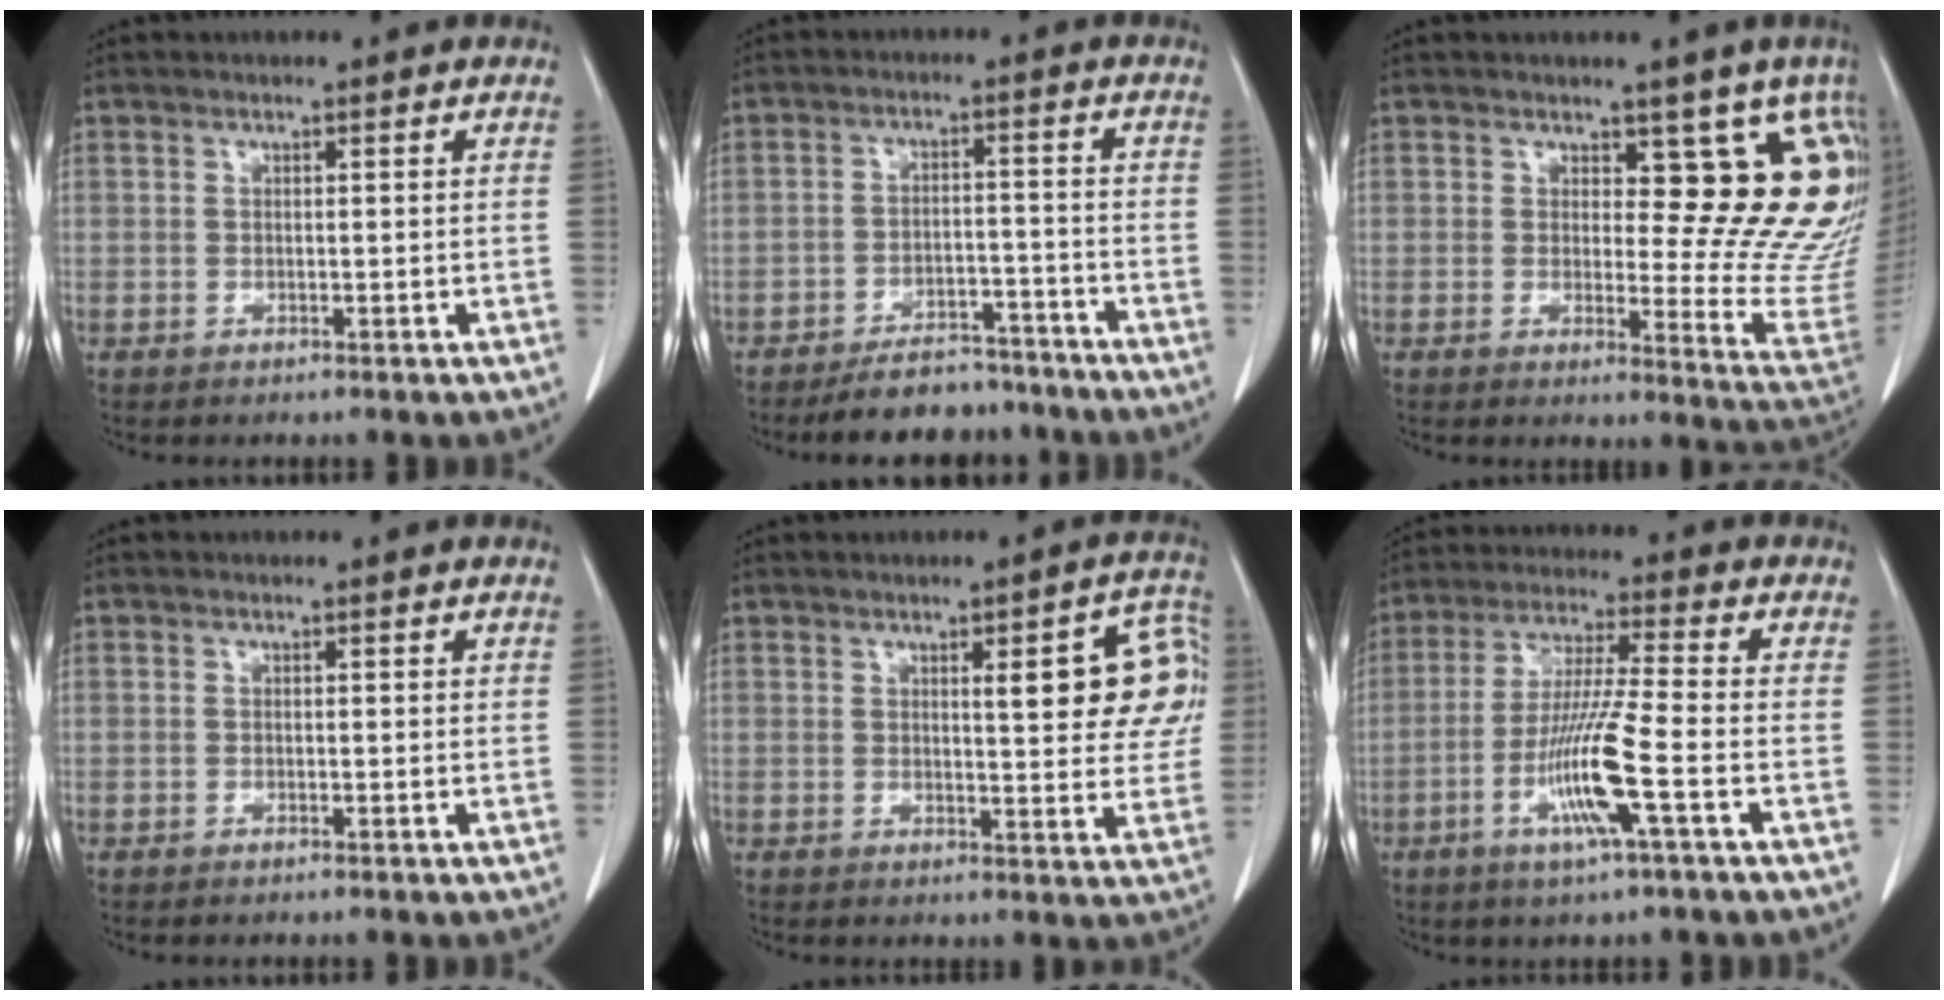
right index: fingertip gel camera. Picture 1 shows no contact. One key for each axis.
{"total": 8.4, "fx": -7.5, "fy": 3.1, "fz": 2.2, "tx": -0.025, "ty": 0.007, "tz": -0.114}
{"total": 13.0, "fx": 7.4, "fy": 5.0, "fz": 9.5, "tx": -0.093, "ty": -0.030, "tz": 0.072}
{"total": 0.0}
{"total": 10.8, "fx": 2.5, "fy": 2.8, "fz": 10.1, "tx": -0.109, "ty": 0.018, "tz": 0.025}
{"total": 11.0, "fx": -3.9, "fy": -0.5, "fz": 10.3, "tx": -0.206, "ty": -0.013, "tz": -0.077}